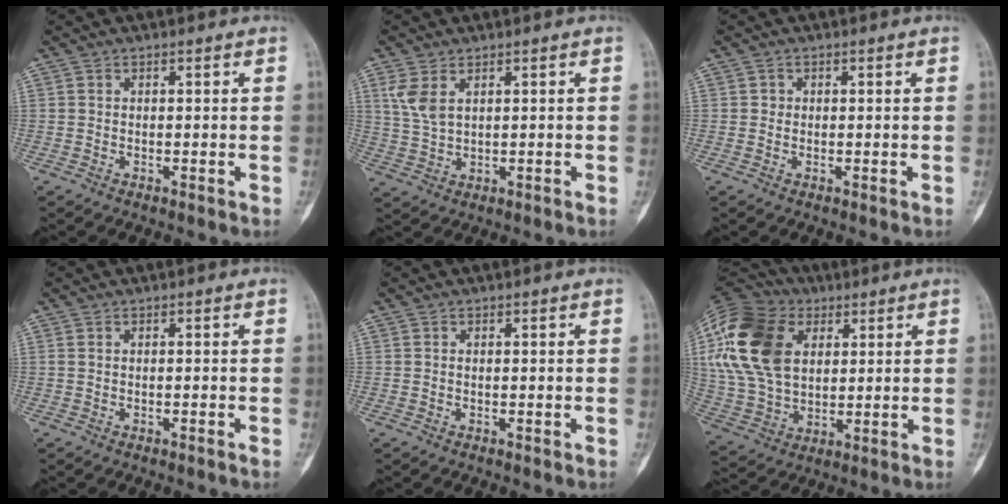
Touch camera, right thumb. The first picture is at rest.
{"total": 4.7, "force": [2.1, 2.4, 3.5], "torque": [-0.077, -0.003, 0.051]}
{"total": 0.7, "force": [0.1, 0.7, 0.1], "torque": [0.007, 0.004, 0.000]}
{"total": 0.0}
{"total": 0.0}
{"total": 22.4, "force": [6.5, 15.4, 14.9], "torque": [-0.296, 0.006, 0.119]}